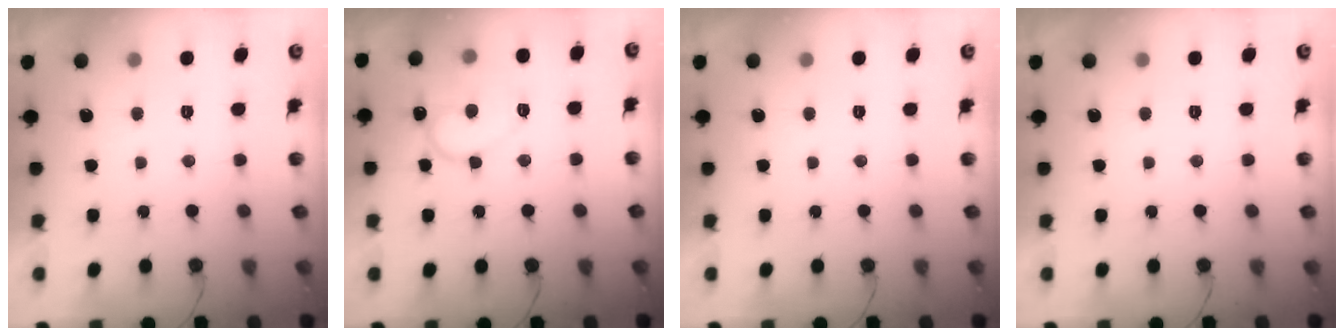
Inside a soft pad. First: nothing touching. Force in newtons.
{"total": 11.7, "press": 11.7, "slide": 1.1}
{"total": 0.0}
{"total": 0.0}